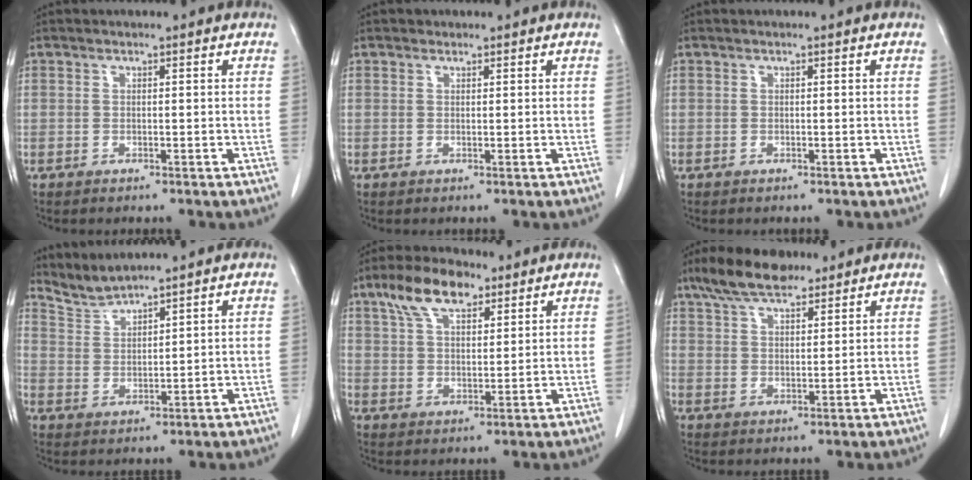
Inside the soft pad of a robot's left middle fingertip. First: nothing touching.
{"total": 0.6, "force": [0.5, 0.3, 0.0], "torque": [-0.001, -0.003, 0.008]}
{"total": 0.0}
{"total": 4.0, "force": [3.9, -0.7, -0.3], "torque": [-0.003, -0.004, 0.088]}
{"total": 9.1, "force": [5.7, 3.8, 6.0], "torque": [-0.119, 0.021, 0.108]}
{"total": 9.3, "force": [7.1, 3.0, 5.0], "torque": [-0.098, 0.020, 0.129]}